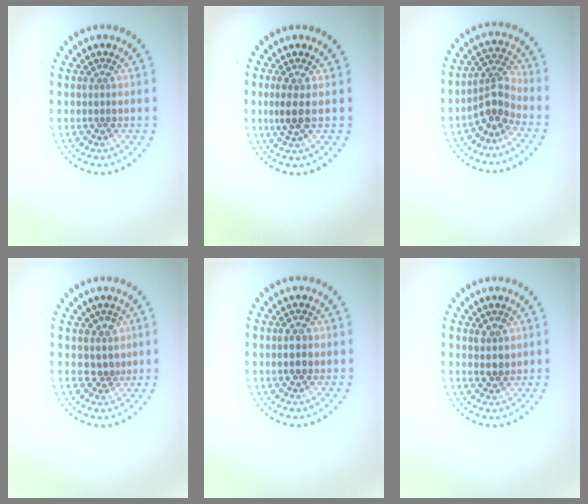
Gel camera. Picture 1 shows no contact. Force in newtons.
{"total": 1.9, "press": 1.7, "slide": 1.0}
{"total": 2.9, "press": 2.2, "slide": 1.8}
{"total": 1.9, "press": 1.5, "slide": 1.2}
{"total": 2.0, "press": 2.0, "slide": 0.1}
{"total": 1.7, "press": 1.5, "slide": 0.9}